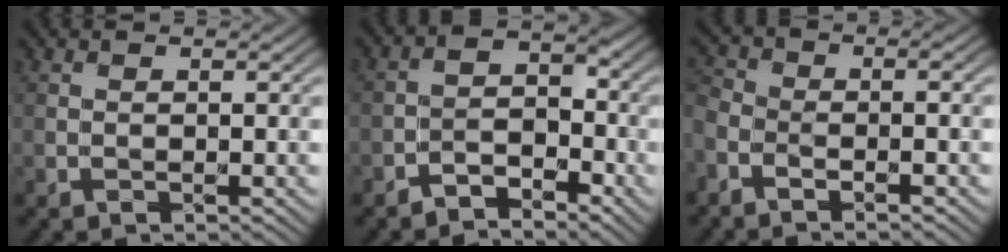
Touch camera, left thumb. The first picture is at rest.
{"total": 3.8, "force": [-3.2, 2.1, 0.2], "torque": [0.010, 0.007, -0.063]}
{"total": 4.4, "force": [-3.0, 1.7, 2.7], "torque": [-0.043, -0.010, -0.047]}